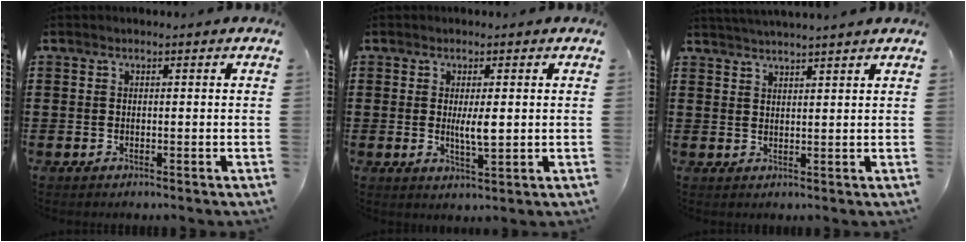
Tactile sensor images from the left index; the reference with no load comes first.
{"total": 4.0, "force": [0.3, 0.9, 3.9], "torque": [-0.063, -0.005, 0.003]}
{"total": 2.4, "force": [2.3, -0.6, 0.2], "torque": [-0.007, -0.006, 0.044]}